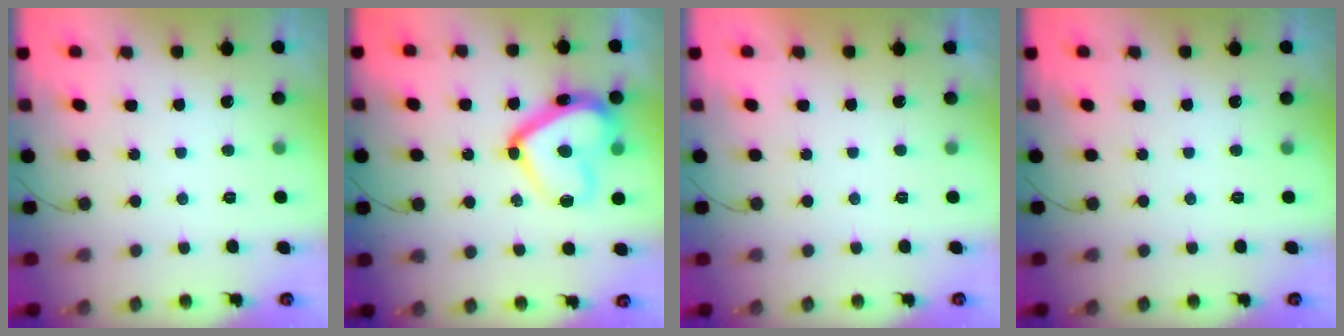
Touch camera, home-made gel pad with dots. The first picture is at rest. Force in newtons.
{"total": 18.2, "press": 18.1, "slide": 1.5}
{"total": 2.2, "press": 2.1, "slide": 0.4}
{"total": 0.0}